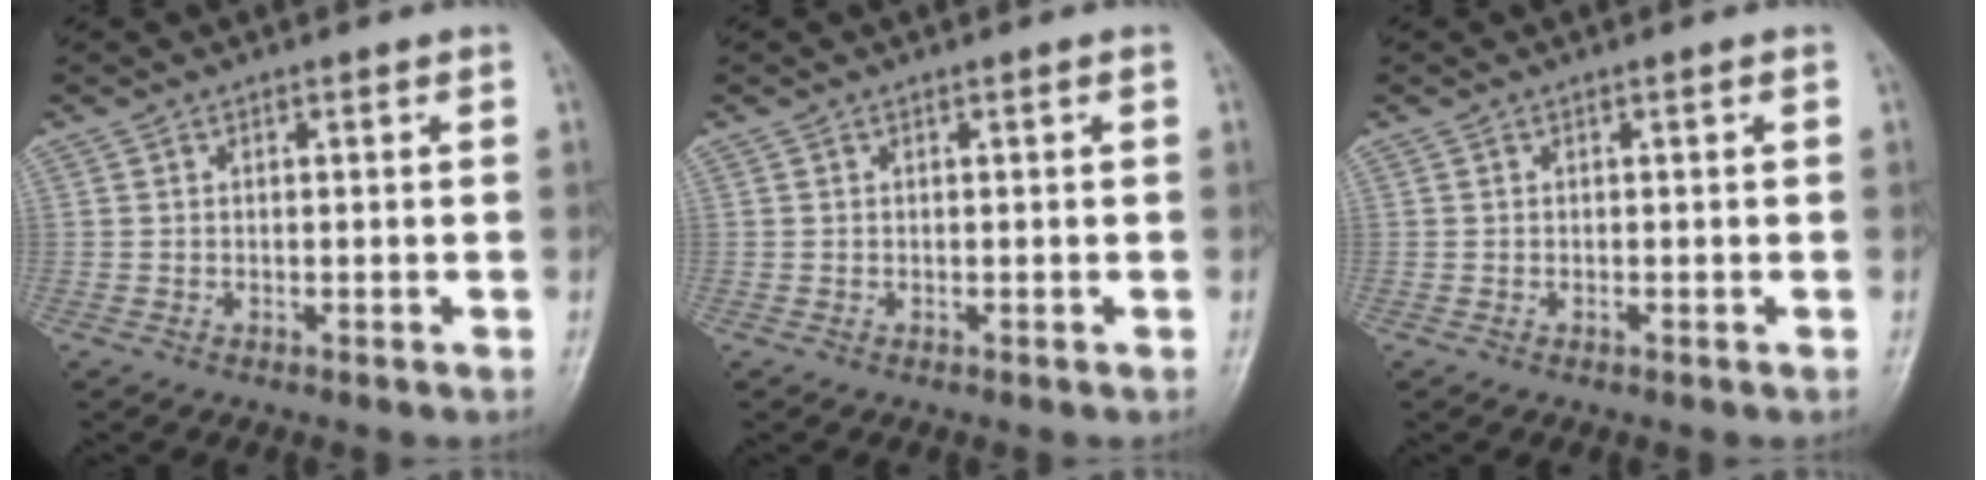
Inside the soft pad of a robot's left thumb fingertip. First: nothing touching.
{"total": 0.0}
{"total": 0.6, "force": [-0.1, 0.0, 0.5], "torque": [-0.011, 0.003, 0.000]}